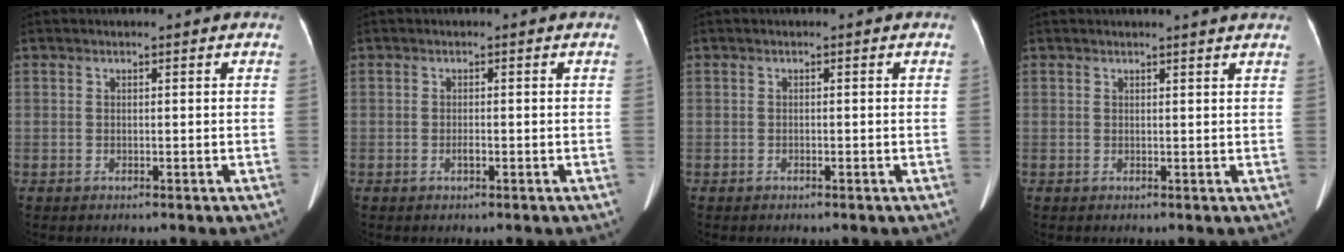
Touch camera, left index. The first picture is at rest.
{"total": 0.9, "force": [-0.4, 0.3, 0.7], "torque": [-0.016, 0.000, -0.006]}
{"total": 0.0}
{"total": 3.7, "force": [3.4, -0.3, 1.5], "torque": [-0.021, 0.004, 0.028]}